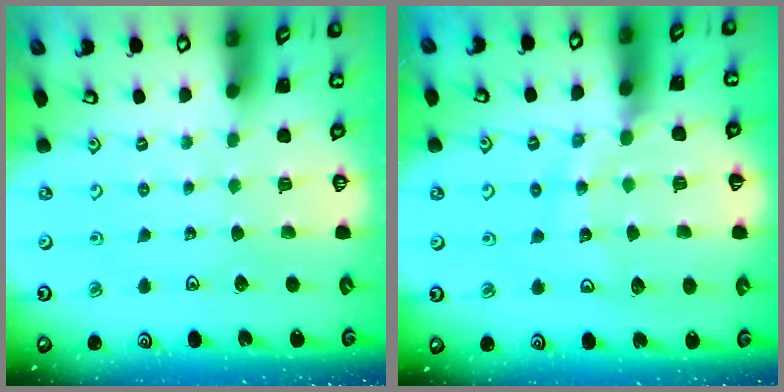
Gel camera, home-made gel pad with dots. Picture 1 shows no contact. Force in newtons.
{"total": 12.6, "press": 12.5, "slide": 1.5}